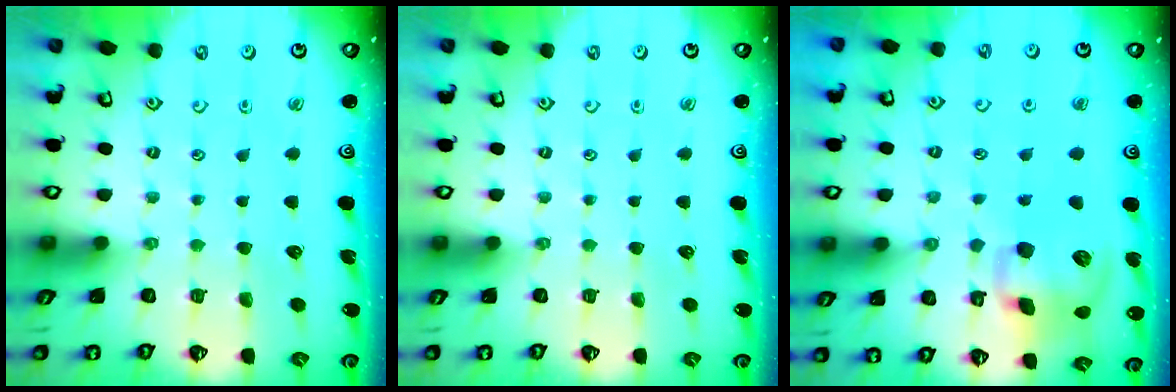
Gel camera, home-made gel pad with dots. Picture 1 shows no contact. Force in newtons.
{"total": 0.0}
{"total": 14.3, "press": 14.1, "slide": 2.5}